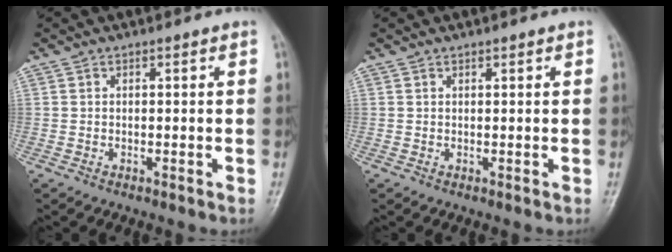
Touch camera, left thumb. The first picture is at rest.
{"total": 0.6, "force": [0.5, 0.0, 0.2], "torque": [-0.003, -0.002, 0.009]}